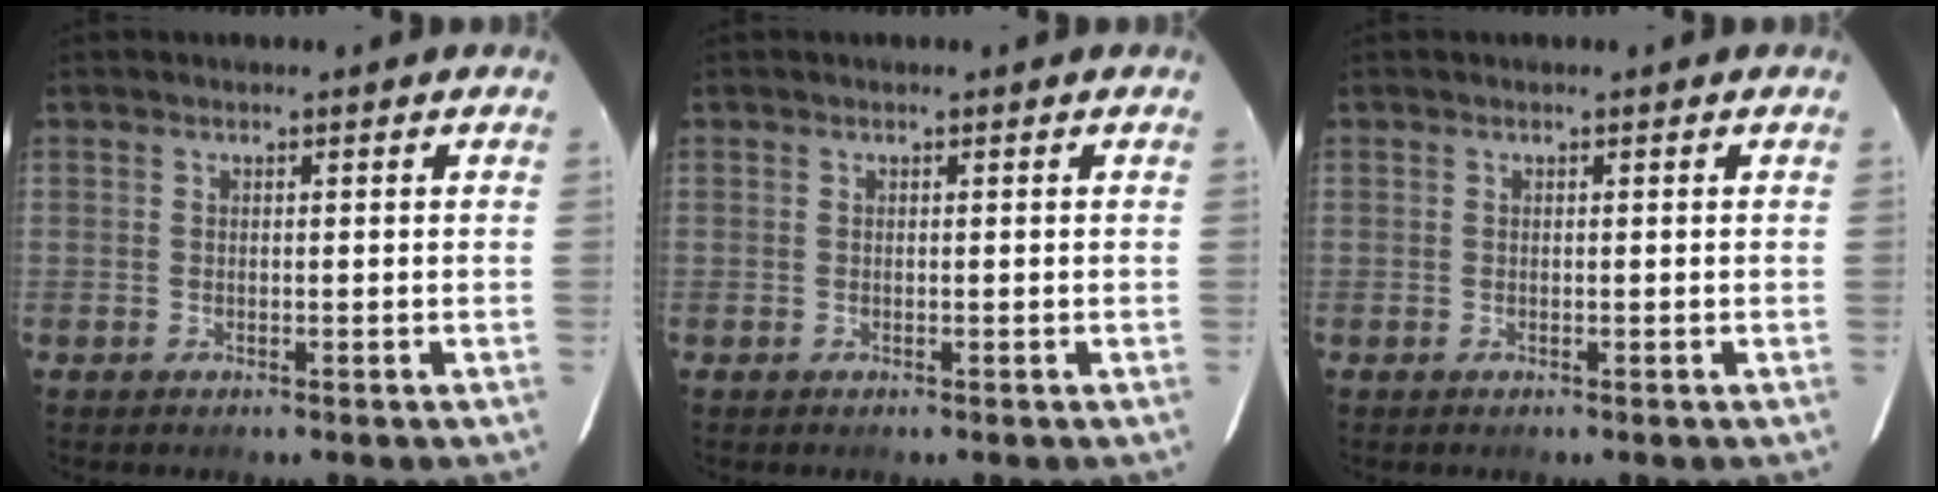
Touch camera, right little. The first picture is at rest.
{"total": 0.0}
{"total": 0.0}